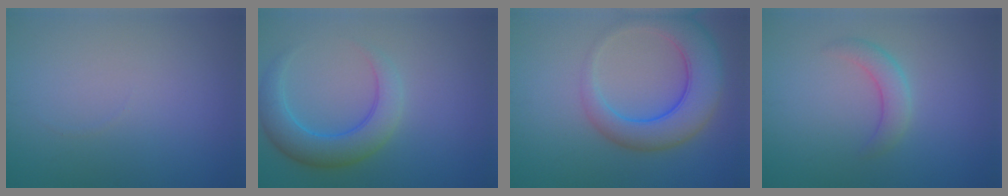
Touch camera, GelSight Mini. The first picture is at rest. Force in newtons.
{"total": 4.7, "press": 4.7, "slide": 0.2}
{"total": 6.7, "press": 6.6, "slide": 0.4}
{"total": 2.3, "press": 2.3, "slide": 0.0}